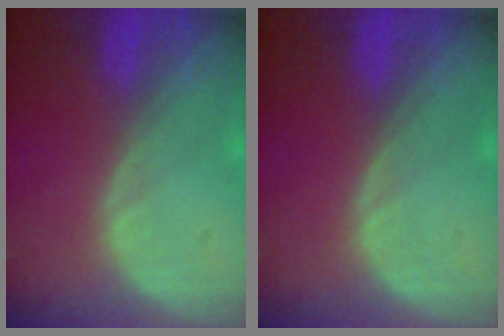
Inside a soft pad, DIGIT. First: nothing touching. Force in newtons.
{"total": 0.0}